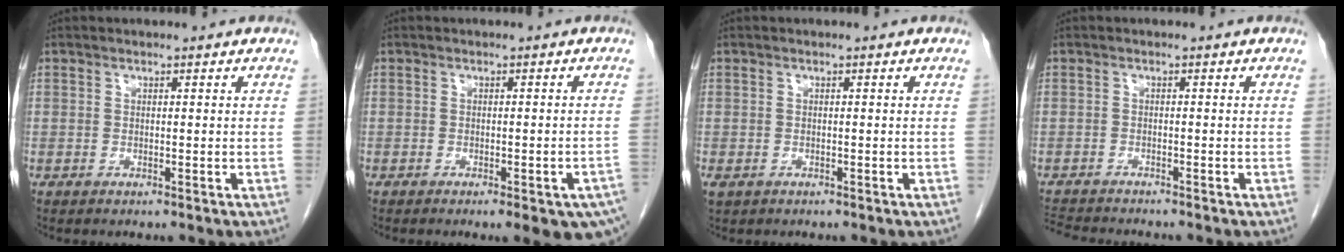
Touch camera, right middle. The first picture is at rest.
{"total": 8.5, "force": [-5.6, 2.1, 6.1], "torque": [-0.051, -0.002, -0.067]}
{"total": 1.4, "force": [-0.9, 0.9, 0.7], "torque": [-0.017, -0.001, -0.007]}
{"total": 5.4, "force": [-5.3, 0.3, 1.4], "torque": [-0.024, -0.015, -0.088]}